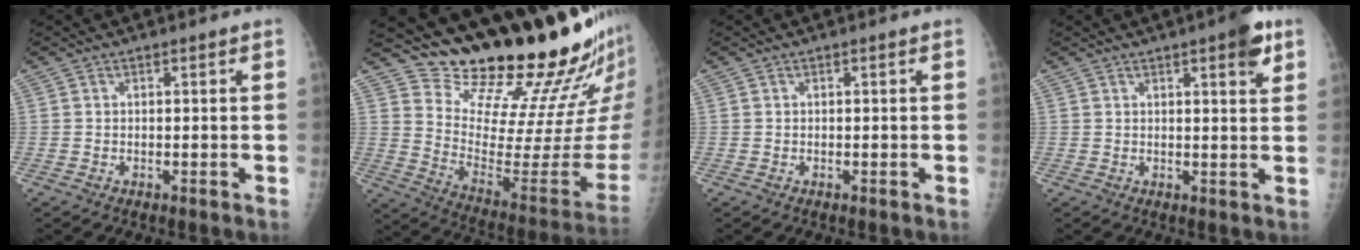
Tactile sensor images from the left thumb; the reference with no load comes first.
{"total": 24.9, "force": [21.7, 5.2, 11.2], "torque": [-0.127, -0.184, 0.313]}
{"total": 0.0}
{"total": 5.4, "force": [3.0, 1.3, 4.3], "torque": [-0.047, -0.010, 0.033]}